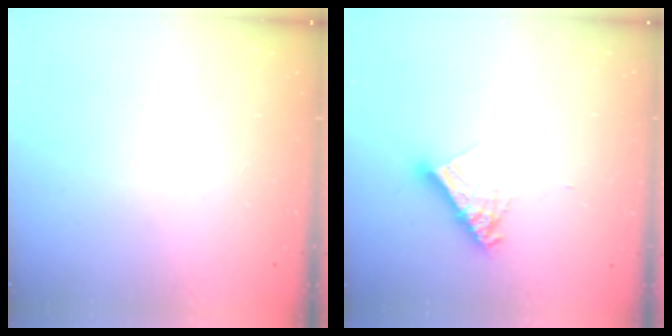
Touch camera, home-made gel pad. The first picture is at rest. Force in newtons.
{"total": 10.2, "press": 10.2, "slide": 0.9}